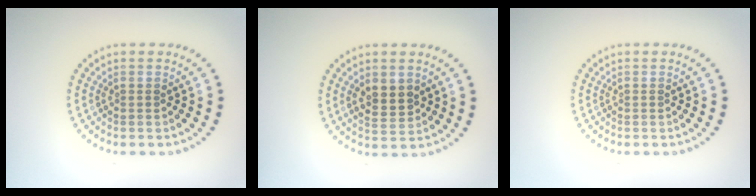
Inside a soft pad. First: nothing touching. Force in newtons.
{"total": 2.7, "press": 2.7, "slide": 0.5}
{"total": 0.0}